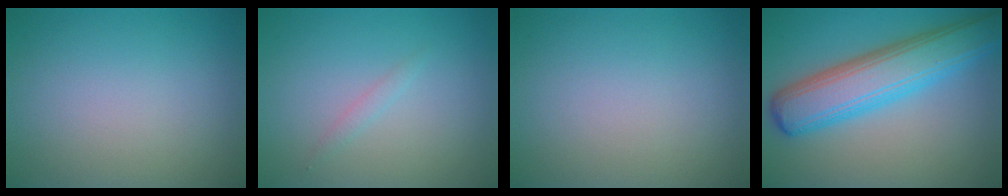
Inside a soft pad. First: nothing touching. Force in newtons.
{"total": 0.7, "press": 0.7, "slide": 0.0}
{"total": 0.0}
{"total": 8.0, "press": 8.0, "slide": 0.2}